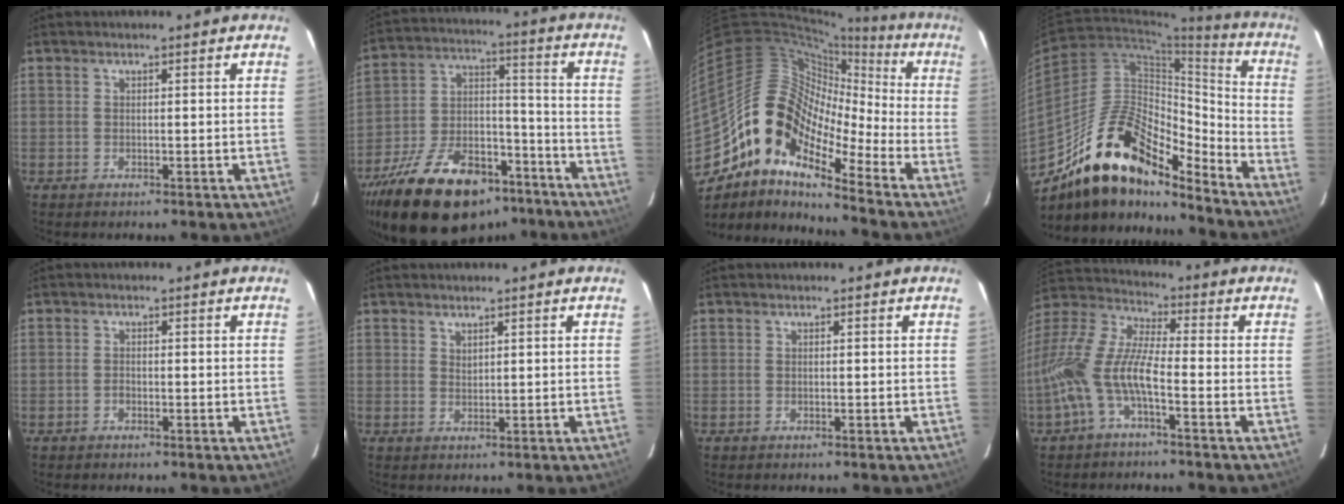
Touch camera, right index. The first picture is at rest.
{"total": 26.0, "force": [-17.8, 12.8, 14.0], "torque": [-0.278, 0.009, -0.269]}
{"total": 15.2, "force": [-8.4, 7.9, 9.9], "torque": [-0.162, 0.010, -0.182]}
{"total": 20.1, "force": [-15.8, 7.2, 10.0], "torque": [-0.174, 0.022, -0.281]}
{"total": 0.8, "force": [-0.5, 0.5, 0.3], "torque": [-0.006, 0.002, -0.011]}
{"total": 1.1, "force": [1.0, 0.4, 0.3], "torque": [-0.003, 0.001, 0.019]}
{"total": 0.0}
{"total": 13.3, "force": [-4.7, 3.7, 11.8], "torque": [-0.249, -0.001, -0.101]}